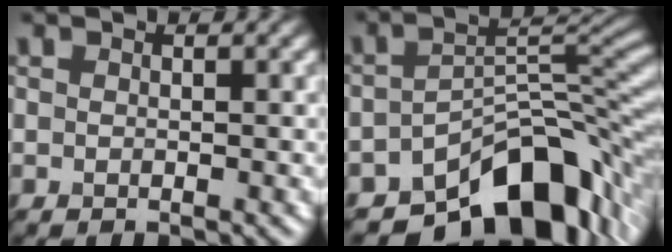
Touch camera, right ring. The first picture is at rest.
{"total": 10.8, "force": [-6.9, 4.9, 6.7], "torque": [-0.078, -0.006, -0.120]}